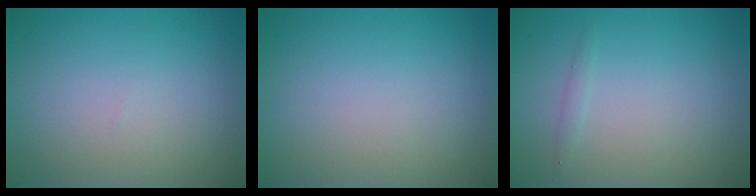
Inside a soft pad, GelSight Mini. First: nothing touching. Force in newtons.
{"total": 0.0}
{"total": 0.6, "press": 0.6, "slide": 0.0}